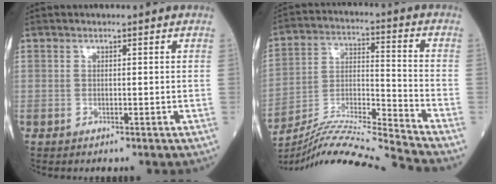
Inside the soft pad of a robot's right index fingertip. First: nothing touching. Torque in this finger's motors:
{"motor_torque": [-0.89, 0.22, -0.63, -0.19]}